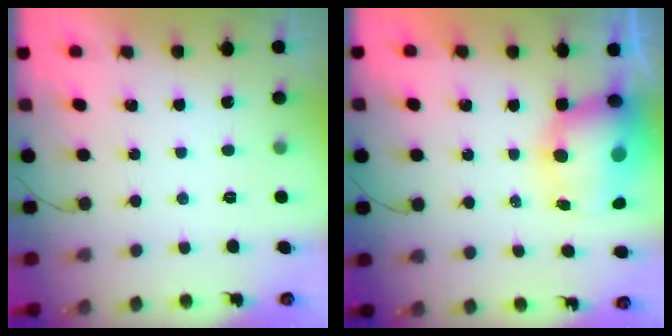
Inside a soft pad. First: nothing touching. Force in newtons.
{"total": 11.6, "press": 11.2, "slide": 3.0}